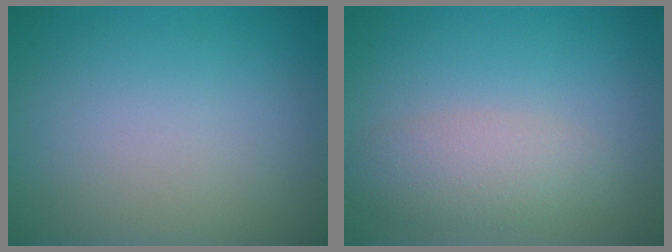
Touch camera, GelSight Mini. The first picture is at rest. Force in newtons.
{"total": 3.2, "press": 3.2, "slide": 0.2}